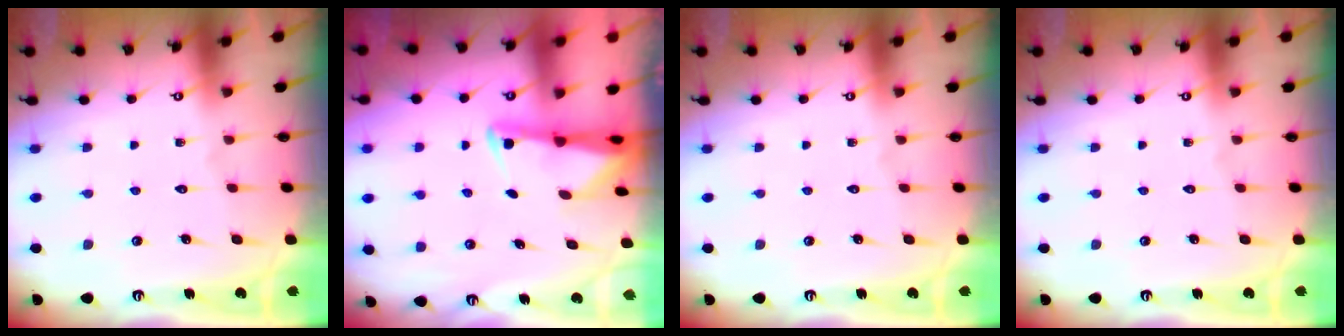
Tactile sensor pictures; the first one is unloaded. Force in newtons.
{"total": 2.4, "press": 2.3, "slide": 0.5}
{"total": 0.0}
{"total": 0.0}